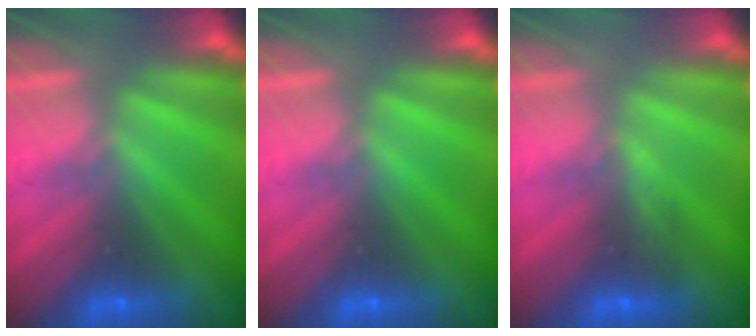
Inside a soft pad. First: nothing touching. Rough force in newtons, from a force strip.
{"total": 0.0}
{"total": 3.1}